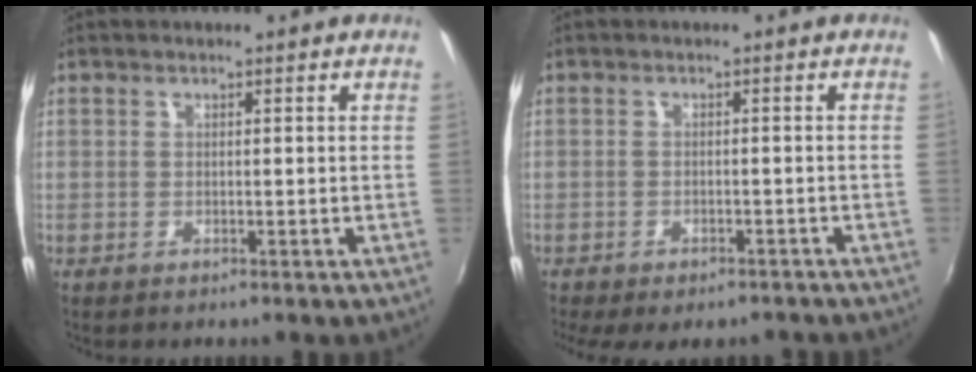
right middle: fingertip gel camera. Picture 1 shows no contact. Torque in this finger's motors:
{"motor_torque": [1.09, -1.05, 0.49, 0.13]}